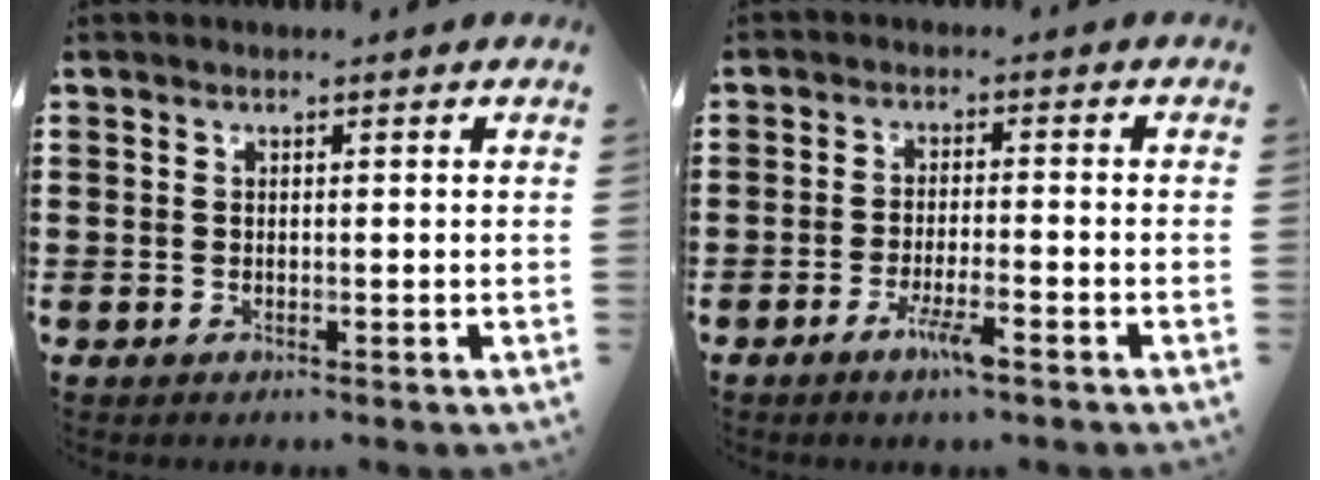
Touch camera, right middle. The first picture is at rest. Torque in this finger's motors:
{"motor_torque": [0.72, -0.71, 0.35, 0.10]}